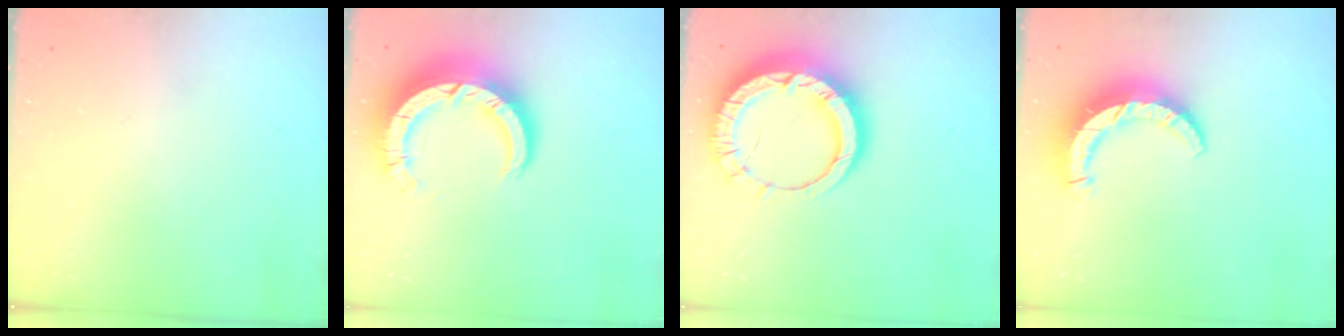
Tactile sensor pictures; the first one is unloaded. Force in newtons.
{"total": 12.0, "press": 11.9, "slide": 1.2}
{"total": 14.9, "press": 14.8, "slide": 1.5}
{"total": 9.9, "press": 9.8, "slide": 0.9}